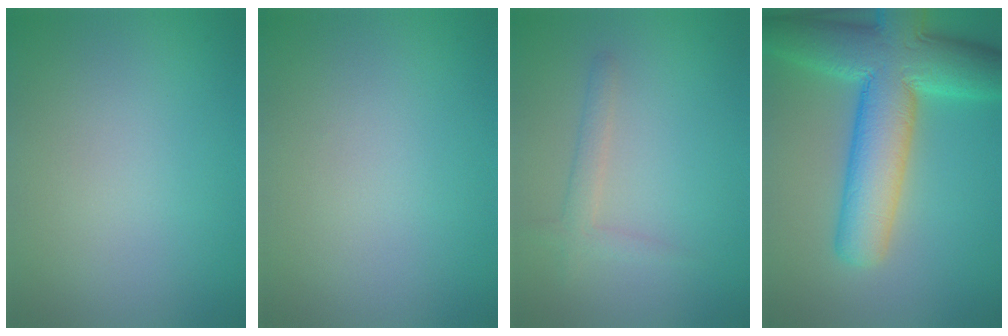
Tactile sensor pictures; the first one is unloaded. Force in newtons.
{"total": 0.0}
{"total": 1.8, "press": 1.7, "slide": 0.1}
{"total": 11.5, "press": 11.5, "slide": 0.5}